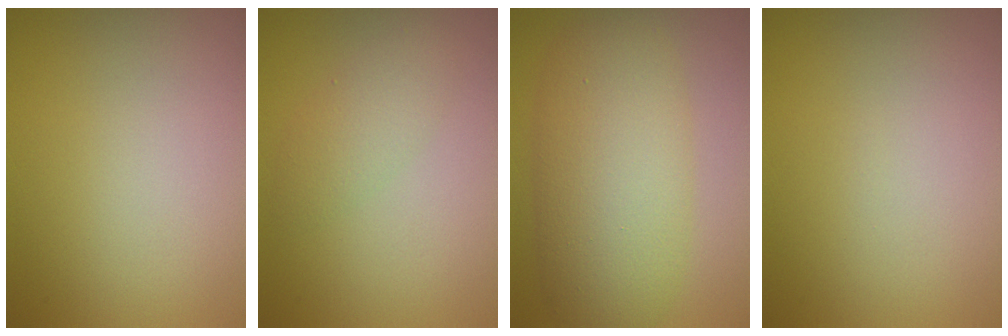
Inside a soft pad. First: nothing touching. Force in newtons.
{"total": 2.2, "press": 2.2, "slide": 0.1}
{"total": 8.0, "press": 8.0, "slide": 0.1}
{"total": 0.0}